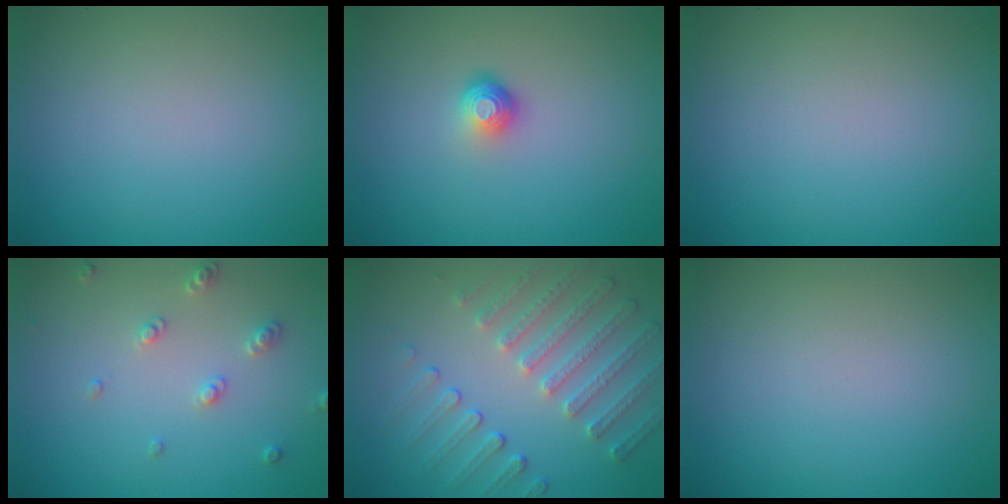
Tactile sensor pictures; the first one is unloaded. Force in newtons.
{"total": 1.8, "press": 1.2, "slide": 1.4}
{"total": 0.0}
{"total": 1.9, "press": 1.8, "slide": 0.5}
{"total": 5.1, "press": 3.8, "slide": 3.3}
{"total": 0.0}